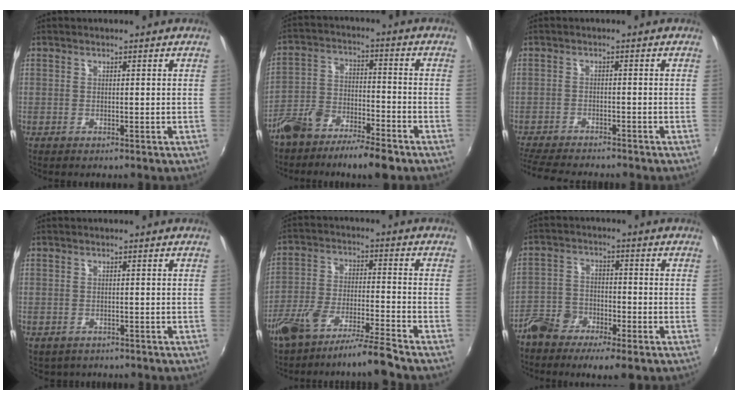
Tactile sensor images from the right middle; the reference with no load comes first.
{"total": 10.1, "force": [-7.1, 3.7, 6.1], "torque": [-0.132, 0.006, -0.131]}
{"total": 9.0, "force": [-8.3, 1.4, 3.3], "torque": [-0.091, -0.020, -0.139]}
{"total": 1.7, "force": [-0.9, 1.4, 0.4], "torque": [-0.013, -0.006, -0.010]}
{"total": 9.7, "force": [-8.1, -0.1, 5.4], "torque": [-0.118, -0.005, -0.146]}
{"total": 7.4, "force": [-5.5, 3.1, 3.8], "torque": [-0.092, -0.002, -0.110]}